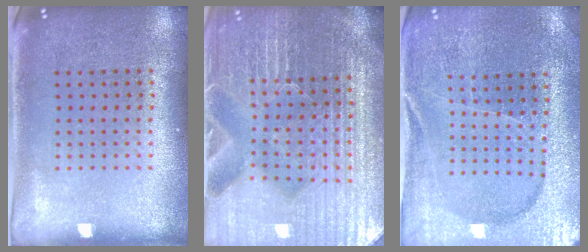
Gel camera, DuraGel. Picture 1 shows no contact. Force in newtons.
{"total": 6.1, "press": 5.5, "slide": 2.7}
{"total": 3.1, "press": 3.1, "slide": 0.3}